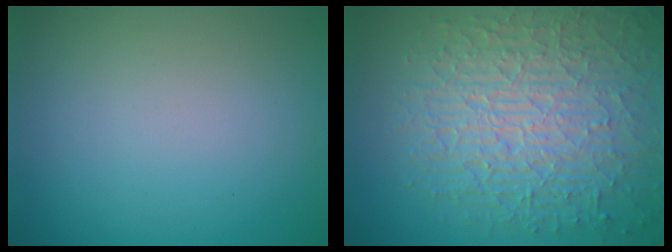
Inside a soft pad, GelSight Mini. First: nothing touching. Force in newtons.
{"total": 10.3, "press": 6.7, "slide": 7.9}